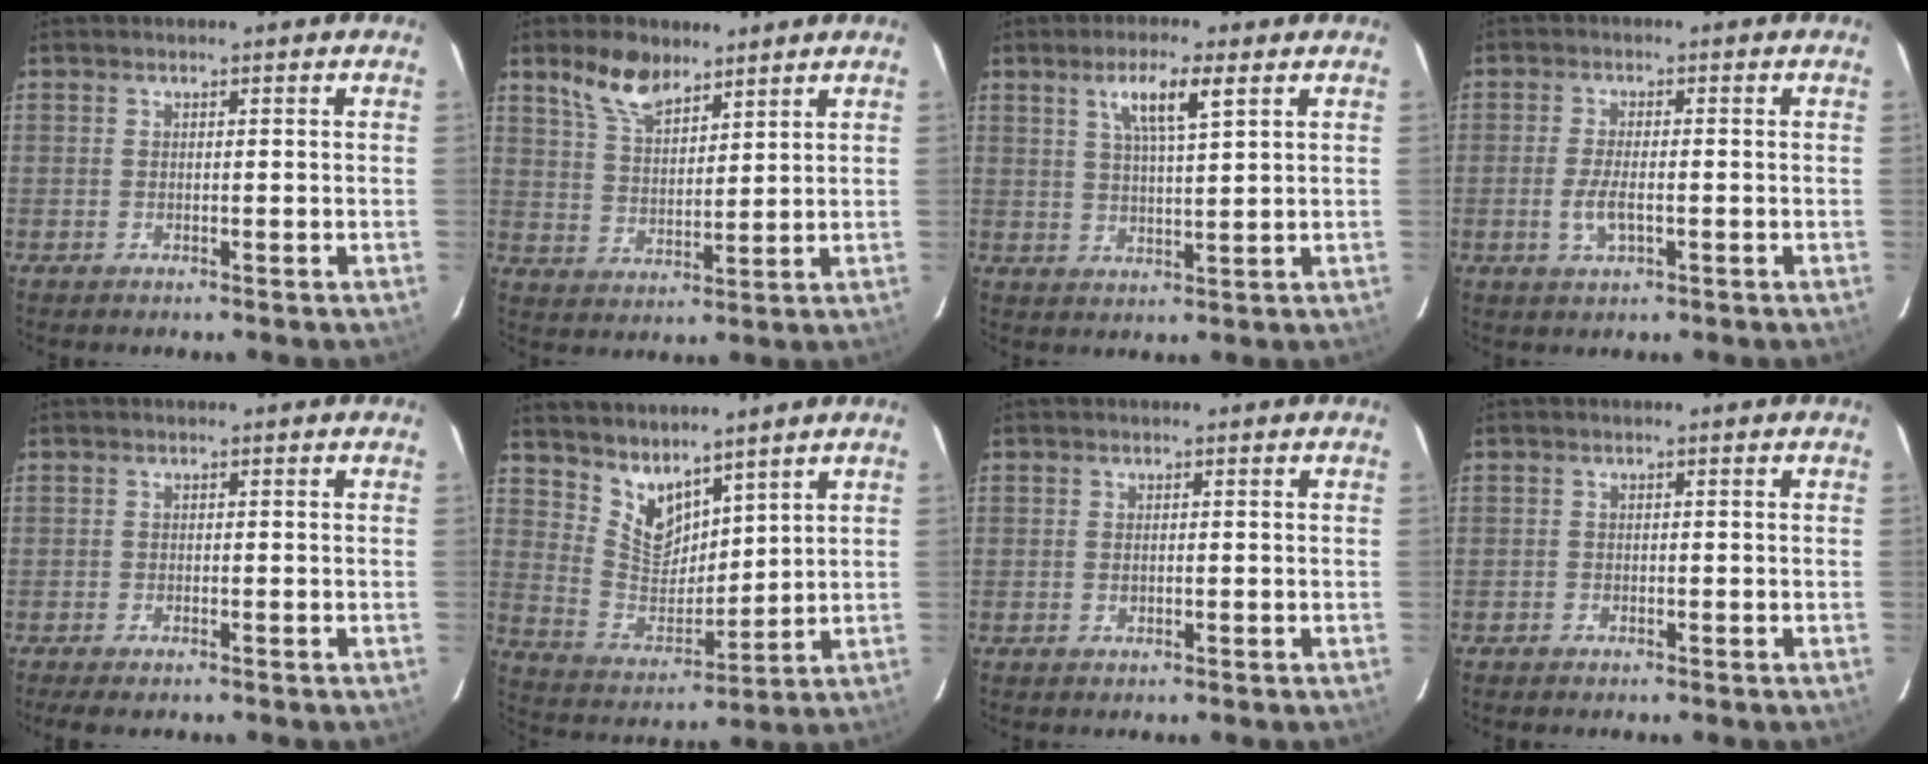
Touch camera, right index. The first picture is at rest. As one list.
[{"total": 8.5, "force": [6.2, 3.8, 4.4], "torque": [-0.081, 0.012, 0.121]}, {"total": 6.7, "force": [3.4, 0.9, 5.7], "torque": [-0.102, 0.004, 0.059]}, {"total": 4.2, "force": [-1.3, 1.4, 3.8], "torque": [-0.078, -0.006, -0.025]}, {"total": 2.7, "force": [-2.1, 0.8, 1.5], "torque": [-0.037, -0.009, -0.038]}, {"total": 9.3, "force": [7.4, 4.5, 3.4], "torque": [-0.063, -0.002, 0.156]}, {"total": 0.9, "force": [-0.2, 0.6, 0.7], "torque": [-0.011, 0.000, -0.004]}, {"total": 1.0, "force": [-0.7, 0.6, 0.0], "torque": [-0.003, 0.003, -0.014]}]